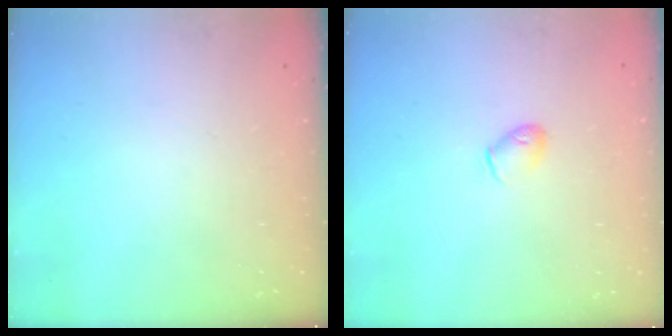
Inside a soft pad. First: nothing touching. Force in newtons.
{"total": 5.3, "press": 5.2, "slide": 1.0}